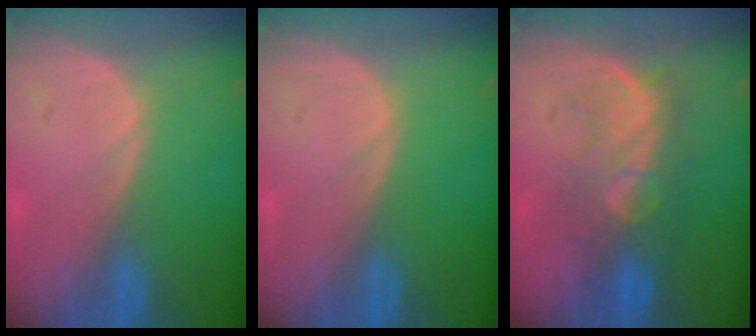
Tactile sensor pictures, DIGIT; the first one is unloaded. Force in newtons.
{"total": 0.0}
{"total": 7.9, "press": 7.7, "slide": 1.3}